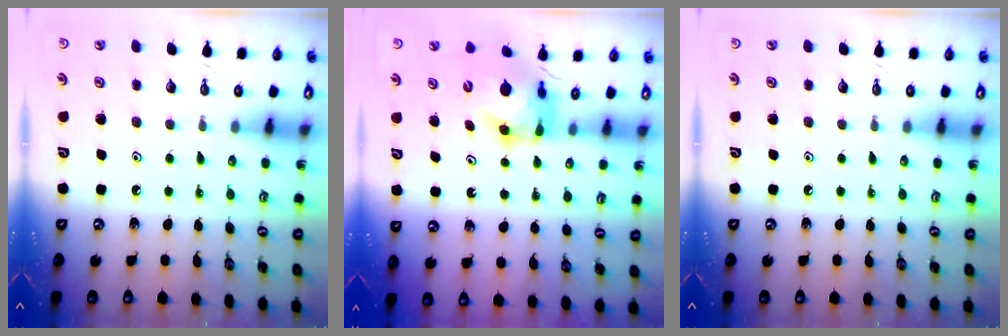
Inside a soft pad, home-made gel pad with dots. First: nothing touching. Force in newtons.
{"total": 7.1, "press": 7.0, "slide": 0.8}
{"total": 0.0}